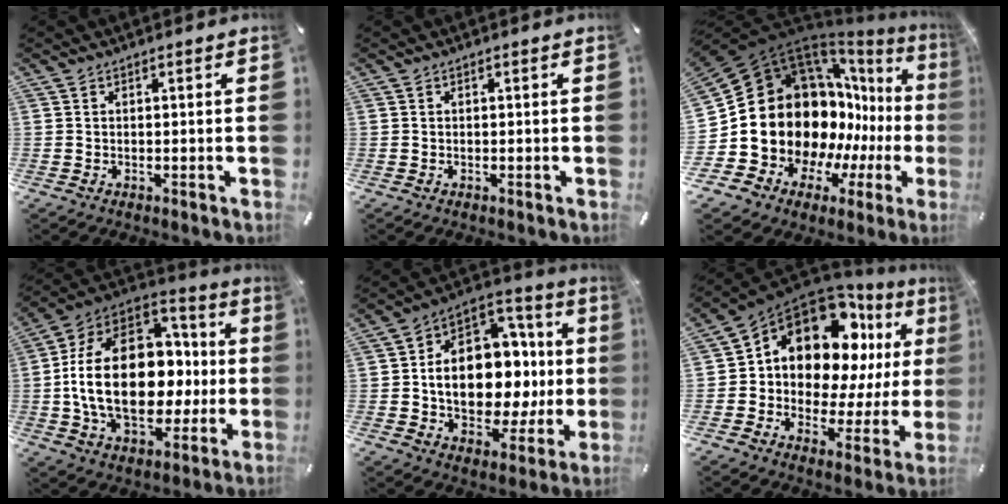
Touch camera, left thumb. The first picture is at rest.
{"total": 0.0}
{"total": 21.9, "force": [0.8, 18.1, 12.3], "torque": [-0.210, -0.083, 0.075]}
{"total": 26.2, "force": [-1.7, 18.0, 18.9], "torque": [-0.369, 0.005, -0.020]}
{"total": 18.0, "force": [-1.3, 13.1, 12.2], "torque": [-0.192, -0.011, -0.015]}
{"total": 15.5, "force": [7.1, 10.4, 9.0], "torque": [-0.146, -0.075, 0.120]}